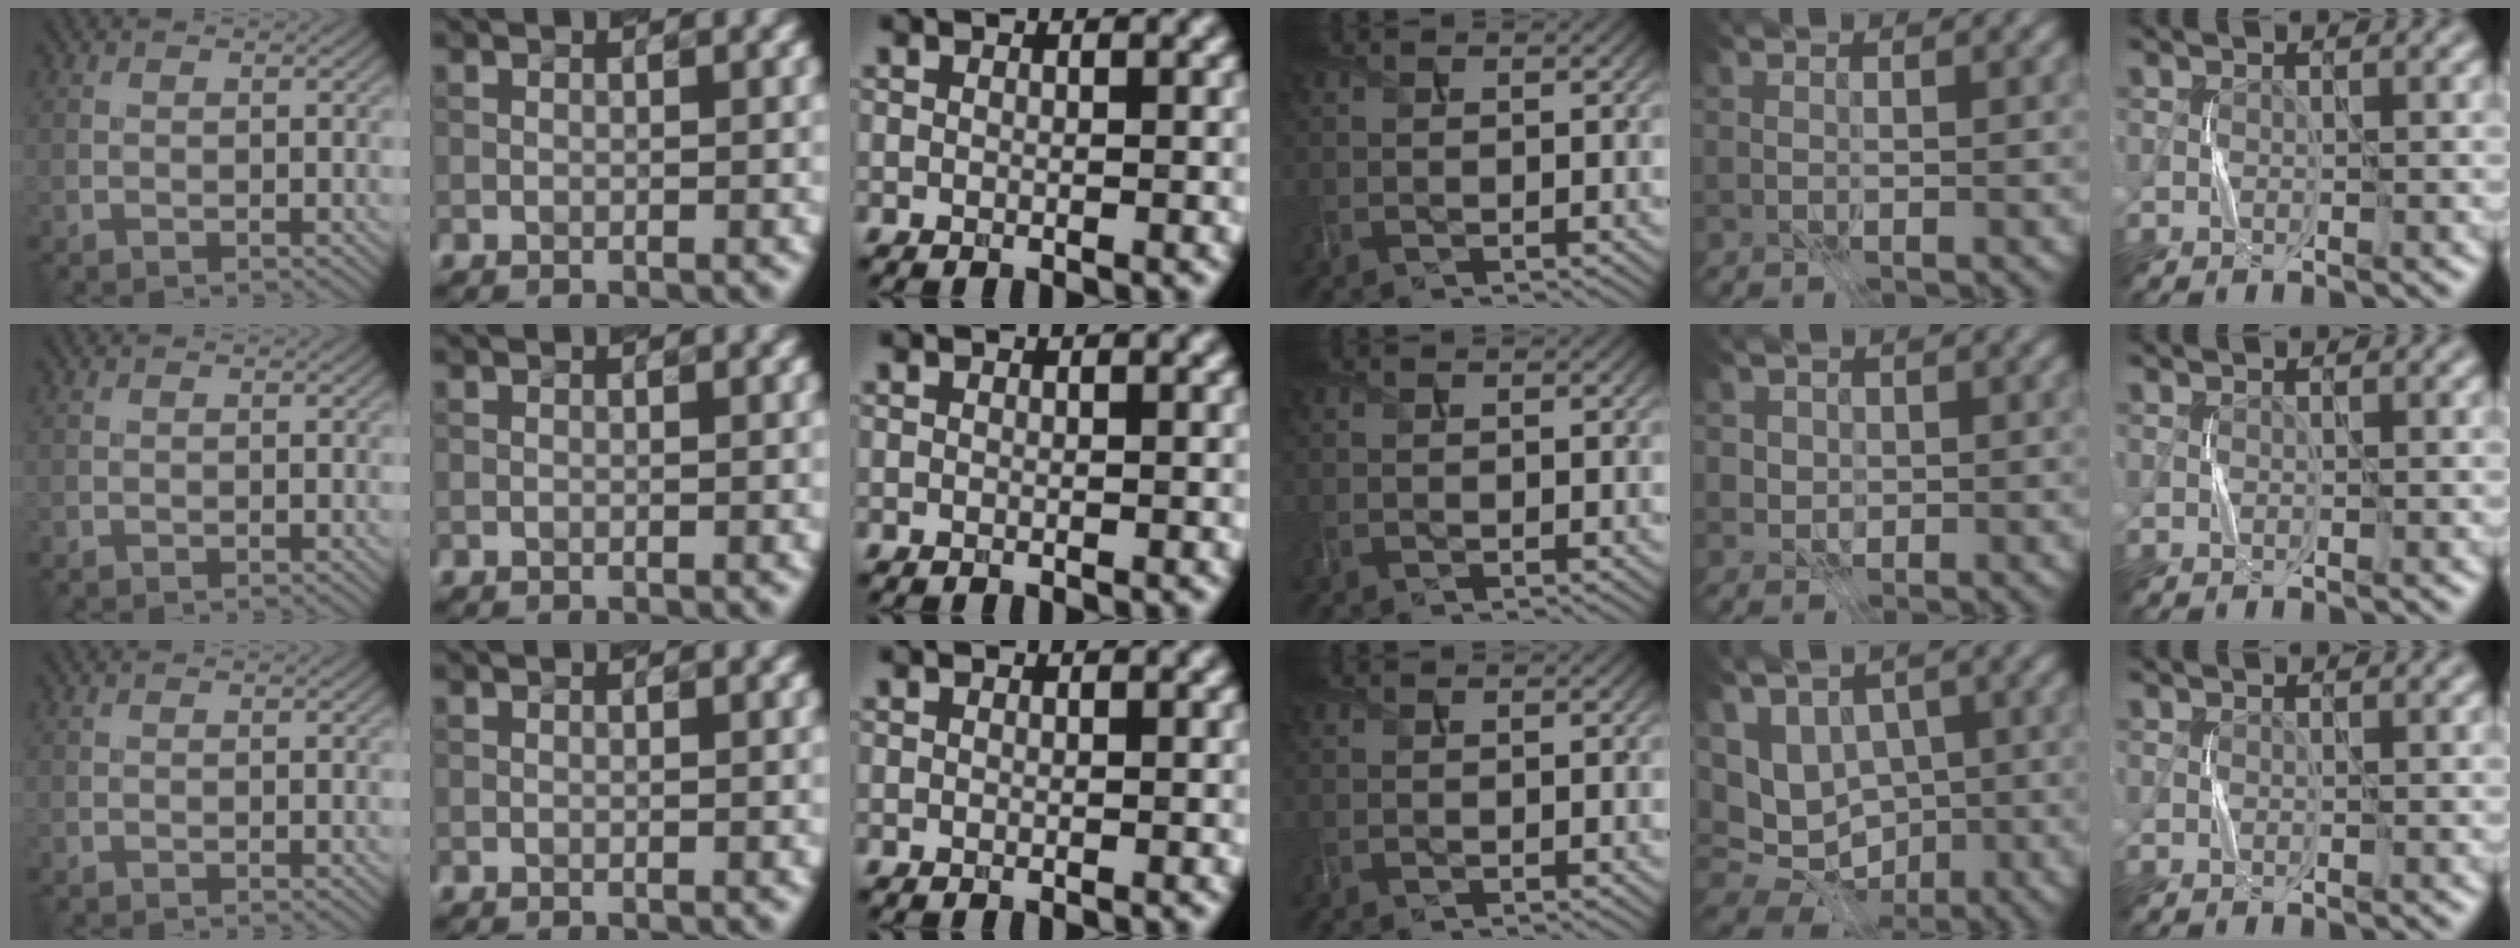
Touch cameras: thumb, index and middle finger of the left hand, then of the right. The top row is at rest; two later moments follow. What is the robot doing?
{"motion": "press", "object": "joystick"}